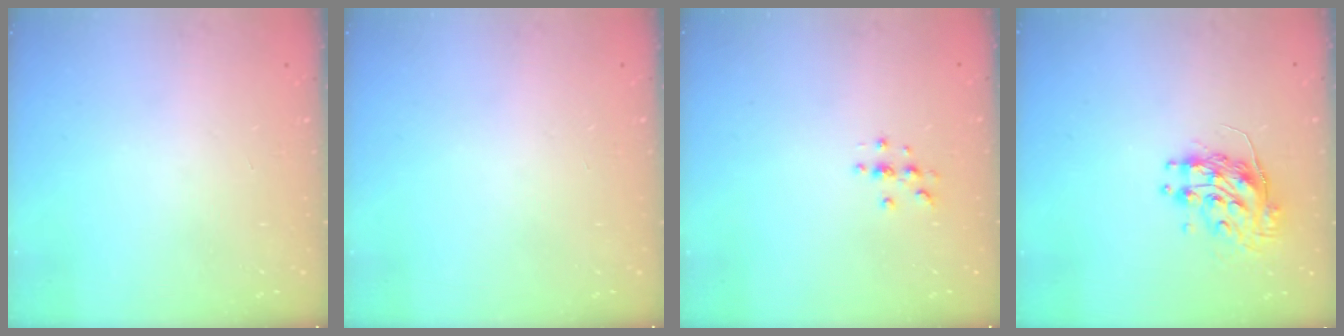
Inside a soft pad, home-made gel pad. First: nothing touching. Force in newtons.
{"total": 0.0}
{"total": 3.0, "press": 3.0, "slide": 0.3}
{"total": 9.8, "press": 9.8, "slide": 0.7}